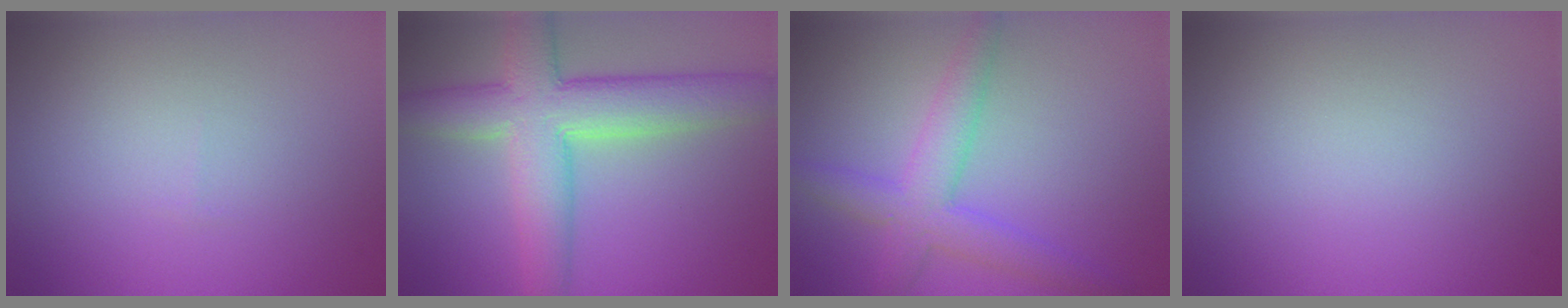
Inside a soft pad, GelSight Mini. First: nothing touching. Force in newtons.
{"total": 8.0, "press": 8.0, "slide": 0.3}
{"total": 4.5, "press": 4.5, "slide": 0.1}
{"total": 0.0}